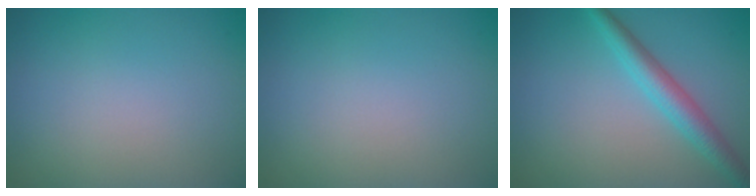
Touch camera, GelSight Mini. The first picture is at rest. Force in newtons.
{"total": 0.0}
{"total": 3.4, "press": 3.4, "slide": 0.1}